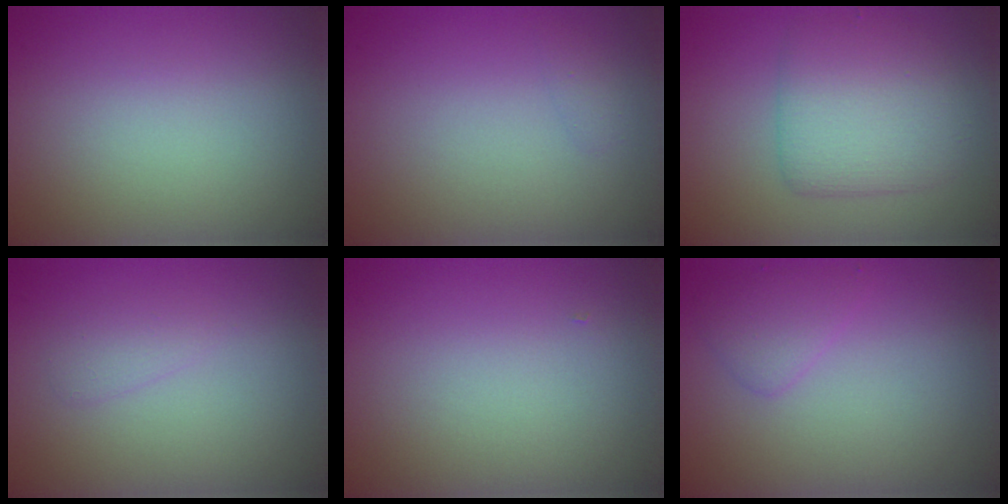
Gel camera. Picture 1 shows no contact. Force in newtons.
{"total": 0.5, "press": 0.5, "slide": 0.0}
{"total": 4.6, "press": 4.6, "slide": 0.1}
{"total": 1.0, "press": 1.0, "slide": 0.0}
{"total": 0.0}
{"total": 1.7, "press": 1.7, "slide": 0.0}